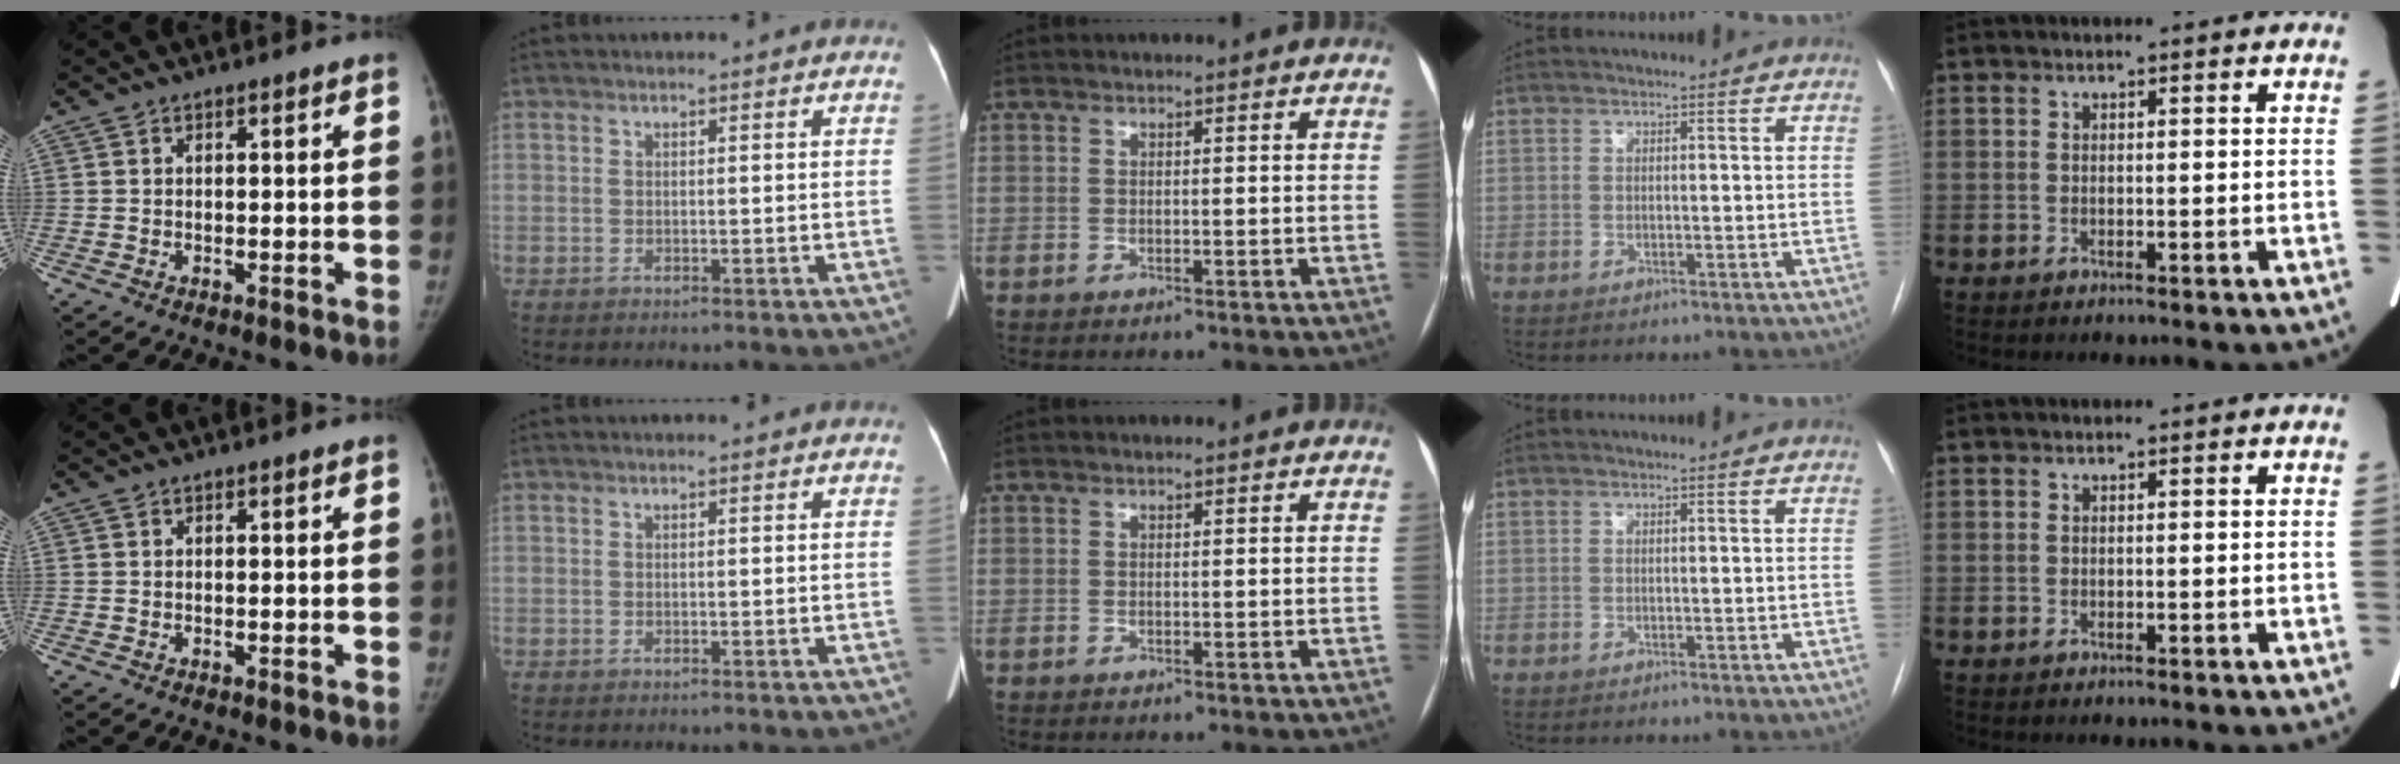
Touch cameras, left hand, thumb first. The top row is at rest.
{}